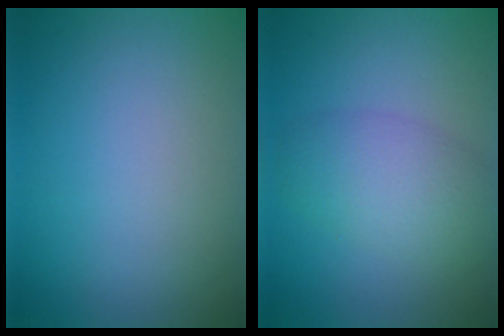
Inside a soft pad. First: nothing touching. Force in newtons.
{"total": 4.3, "press": 4.3, "slide": 0.3}